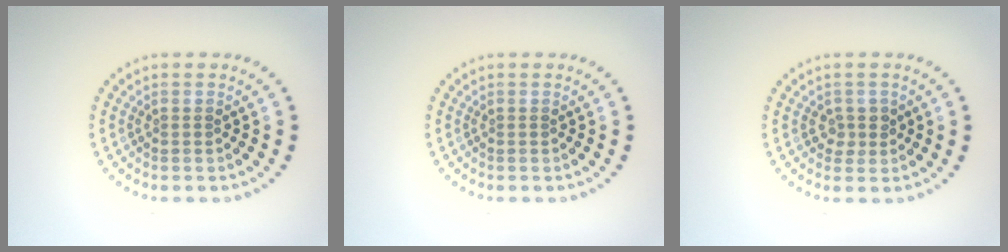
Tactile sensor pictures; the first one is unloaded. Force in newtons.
{"total": 0.0}
{"total": 1.4, "press": 1.3, "slide": 0.7}